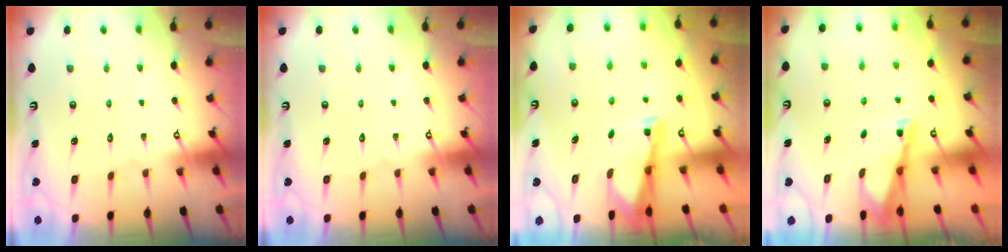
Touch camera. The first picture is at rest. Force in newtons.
{"total": 0.0}
{"total": 2.8, "press": 2.8, "slide": 0.2}
{"total": 2.9, "press": 2.9, "slide": 0.4}